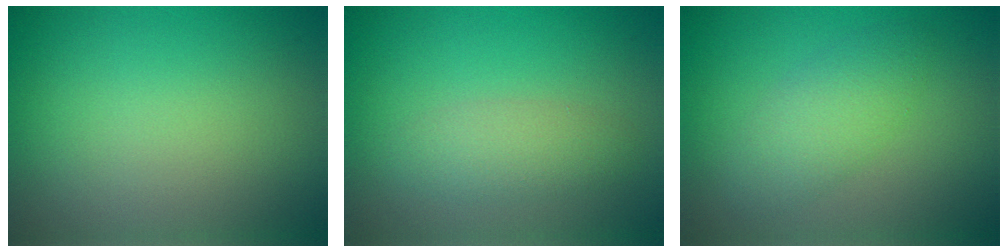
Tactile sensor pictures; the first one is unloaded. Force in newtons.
{"total": 2.3, "press": 2.3, "slide": 0.2}
{"total": 3.0, "press": 3.0, "slide": 0.1}